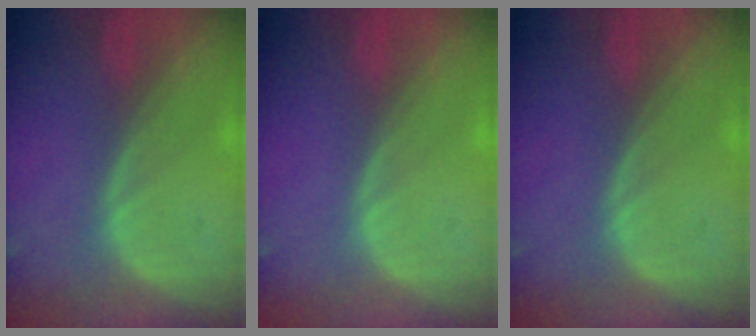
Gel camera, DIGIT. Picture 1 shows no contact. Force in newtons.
{"total": 0.0}
{"total": 0.0}